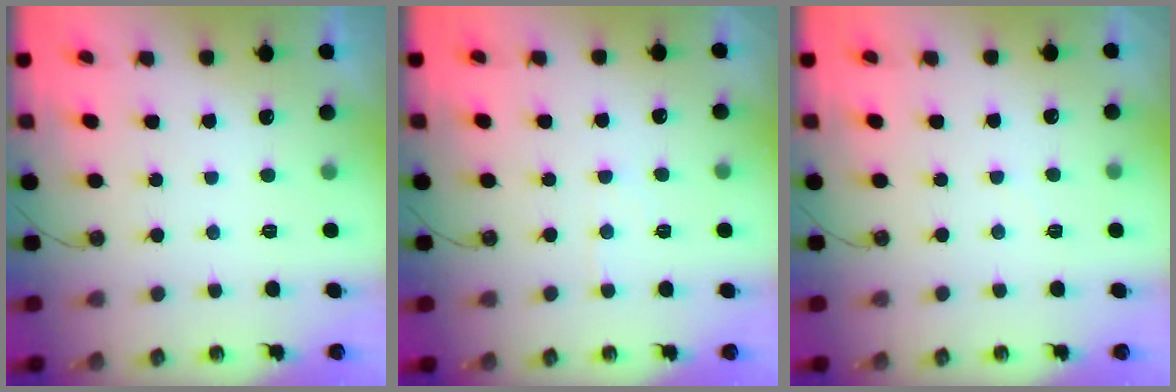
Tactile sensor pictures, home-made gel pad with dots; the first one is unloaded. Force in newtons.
{"total": 4.2, "press": 4.1, "slide": 0.7}
{"total": 2.4, "press": 2.4, "slide": 0.4}